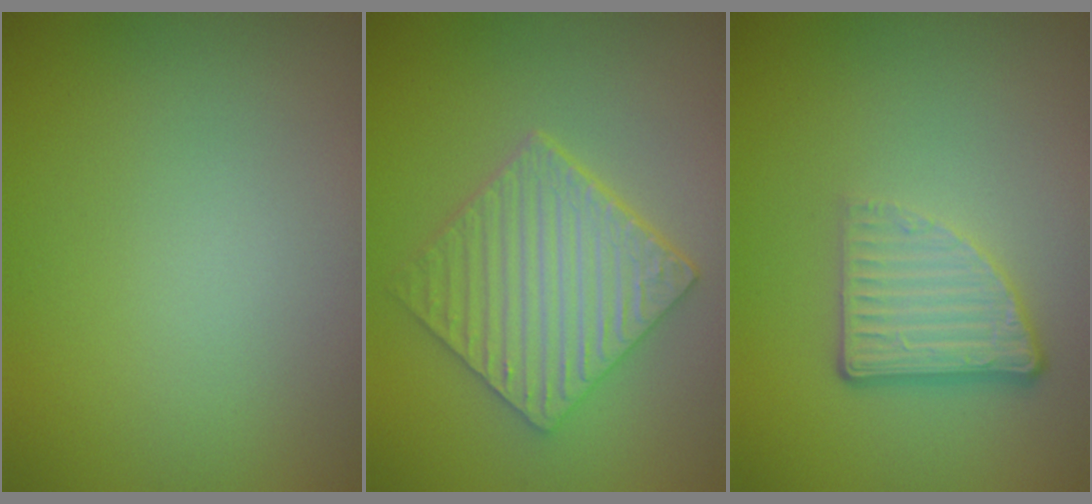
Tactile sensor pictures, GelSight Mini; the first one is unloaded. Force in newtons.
{"total": 4.7, "press": 4.0, "slide": 2.4}
{"total": 3.8, "press": 2.6, "slide": 2.8}